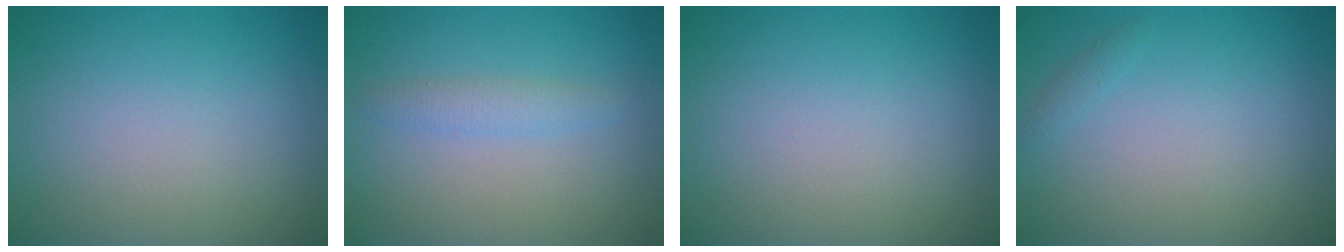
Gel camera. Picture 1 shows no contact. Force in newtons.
{"total": 1.6, "press": 1.6, "slide": 0.1}
{"total": 0.0}
{"total": 0.6, "press": 0.6, "slide": 0.0}